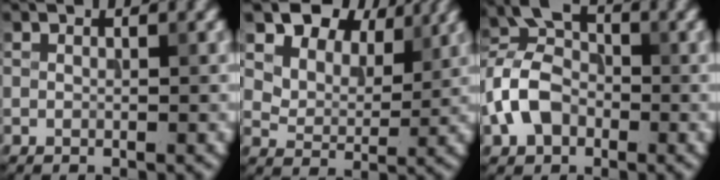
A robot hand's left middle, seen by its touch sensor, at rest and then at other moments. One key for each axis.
{"total": 7.0, "fx": 4.8, "fy": 4.2, "fz": 2.9, "tx": -0.060, "ty": -0.009, "tz": 0.091}
{"total": 6.4, "fx": -2.2, "fy": 4.5, "fz": 4.1, "tx": -0.081, "ty": 0.015, "tz": -0.057}